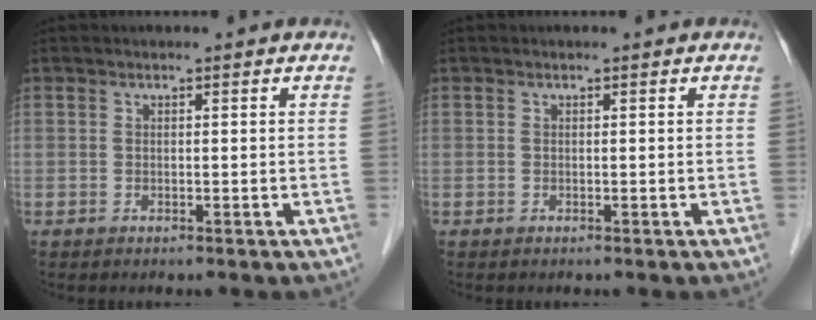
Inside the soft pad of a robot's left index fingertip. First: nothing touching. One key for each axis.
{"total": 0.0}